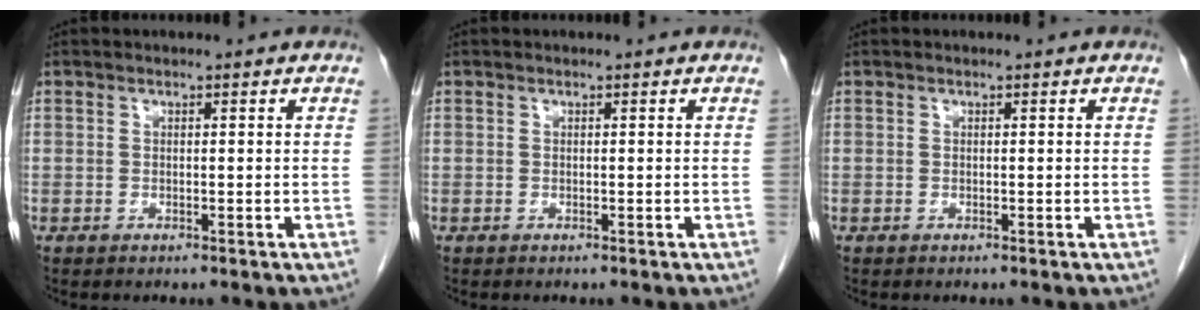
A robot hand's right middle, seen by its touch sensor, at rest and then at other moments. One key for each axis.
{"total": 0.0}
{"total": 0.0}